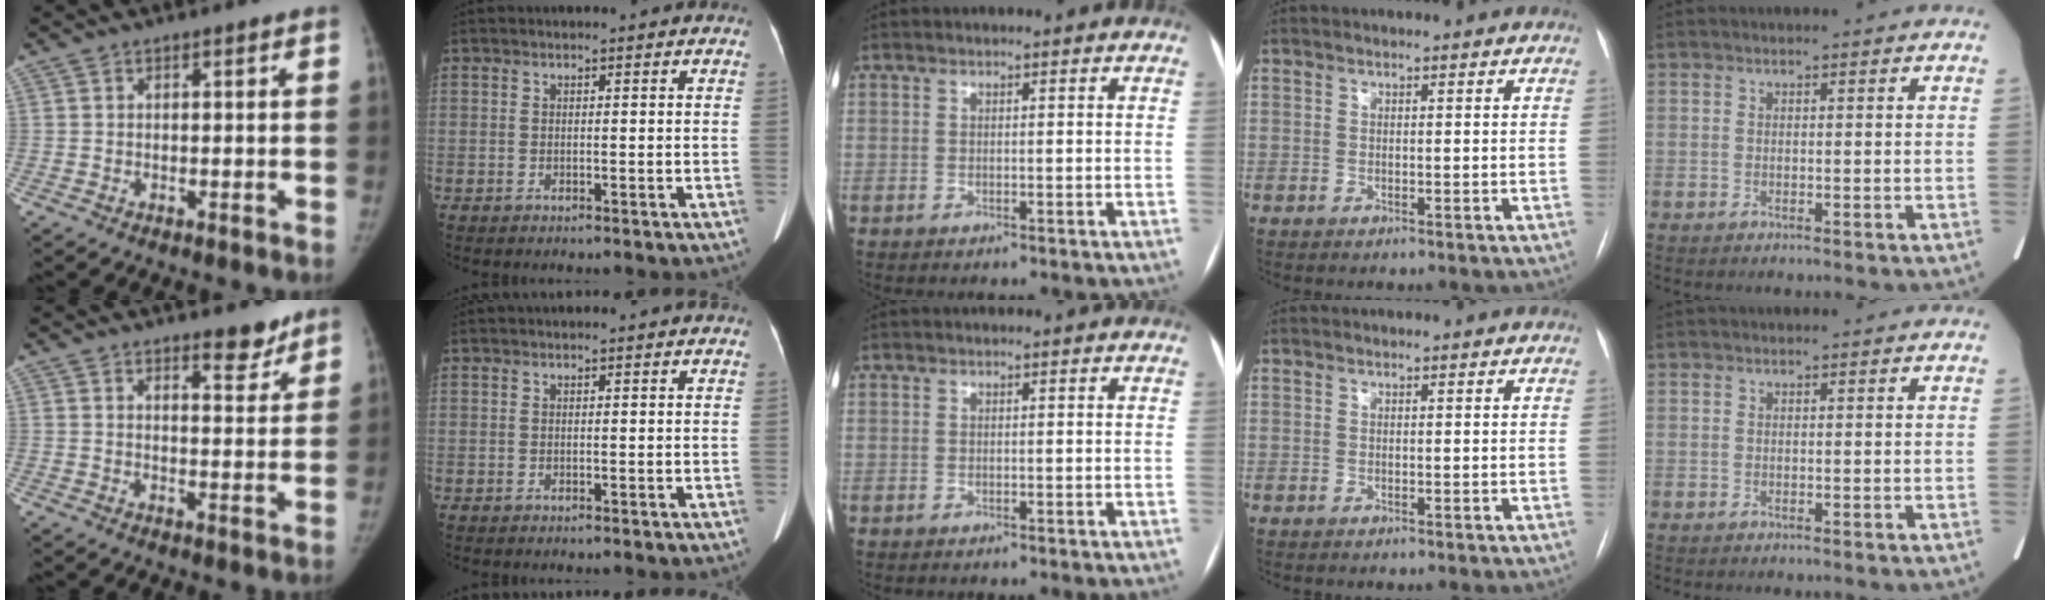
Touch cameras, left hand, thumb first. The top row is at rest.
{"thumb": {"total": 5.0, "force": [4.0, 1.8, 2.5], "torque": [-0.013, -0.030, 0.055]}}